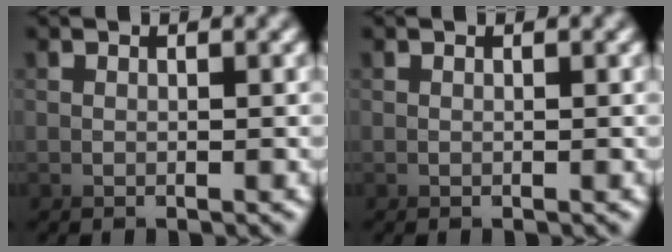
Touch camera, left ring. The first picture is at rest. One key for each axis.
{"total": 0.0}